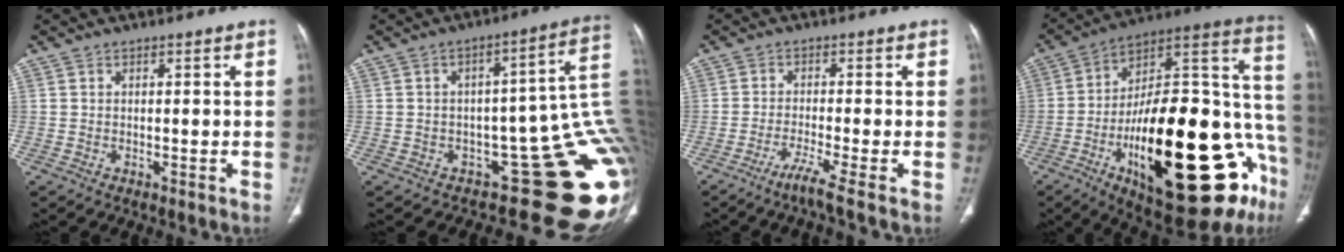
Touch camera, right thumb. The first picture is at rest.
{"total": 19.5, "force": [-1.6, 9.6, 16.9], "torque": [-0.110, 0.049, -0.015]}
{"total": 4.4, "force": [-2.9, -1.3, 3.0], "torque": [-0.071, -0.004, -0.063]}
{"total": 38.5, "force": [-11.9, 14.6, 33.6], "torque": [-0.418, 0.044, -0.172]}